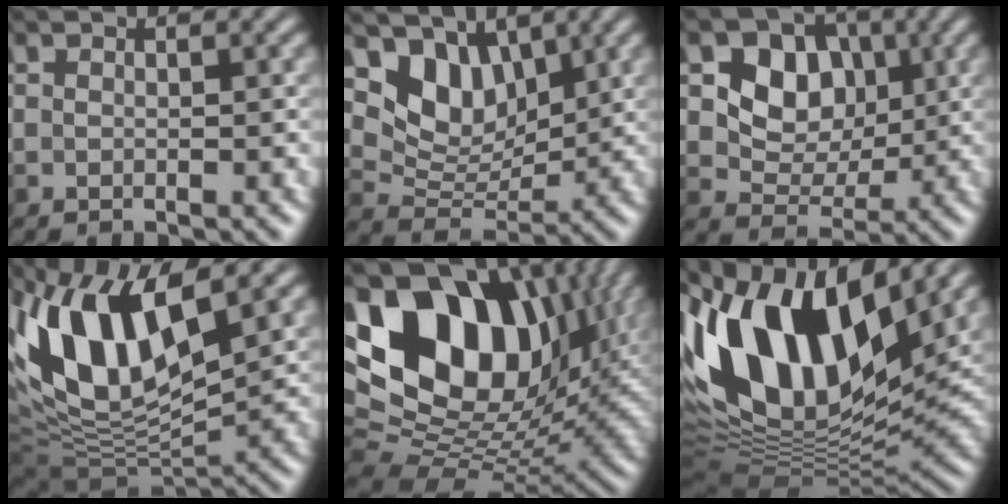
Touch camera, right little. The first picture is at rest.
{"total": 6.2, "force": [3.3, 4.0, 3.3], "torque": [-0.062, -0.007, 0.059]}
{"total": 5.8, "force": [0.9, 4.7, 3.2], "torque": [-0.048, -0.004, 0.004]}
{"total": 11.6, "force": [3.8, 4.9, 9.8], "torque": [-0.196, 0.019, 0.069]}
{"total": 17.3, "force": [5.9, 11.1, 11.8], "torque": [-0.229, 0.036, 0.106]}
{"total": 14.9, "force": [4.2, 7.7, 12.1], "torque": [-0.243, 0.021, 0.071]}